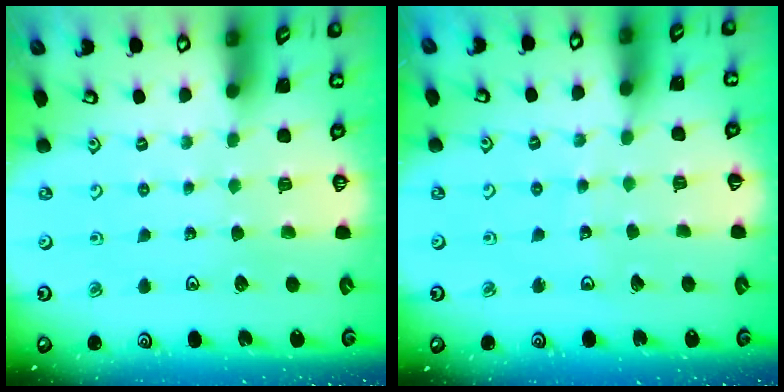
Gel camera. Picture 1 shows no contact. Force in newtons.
{"total": 3.3, "press": 3.3, "slide": 0.3}